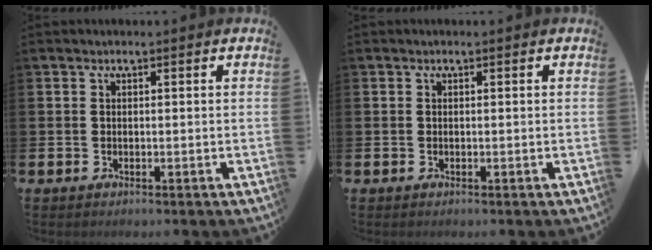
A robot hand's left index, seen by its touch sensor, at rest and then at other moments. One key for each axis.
{"total": 0.0}